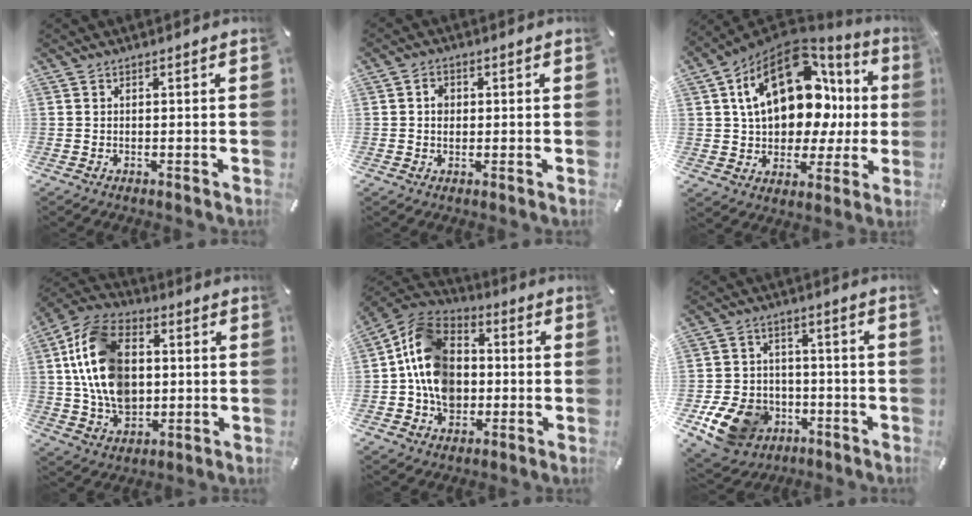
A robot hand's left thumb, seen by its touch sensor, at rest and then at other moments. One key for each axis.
{"total": 2.7, "fx": 0.1, "fy": 2.3, "fz": 1.4, "tx": -0.023, "ty": 0.003, "tz": -0.003}
{"total": 21.6, "fx": 6.0, "fy": 14.1, "fz": 15.3, "tx": -0.244, "ty": -0.025, "tz": 0.106}
{"total": 17.5, "fx": 1.0, "fy": 12.8, "fz": 11.8, "tx": -0.271, "ty": 0.009, "tz": 0.020}
{"total": 14.8, "fx": -1.4, "fy": 12.2, "fz": 8.2, "tx": -0.185, "ty": 0.016, "tz": -0.029}
{"total": 13.1, "fx": -5.4, "fy": 10.2, "fz": 6.1, "tx": -0.125, "ty": 0.042, "tz": -0.087}